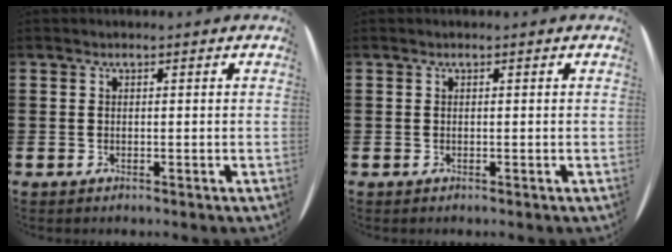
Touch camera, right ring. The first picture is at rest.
{"total": 0.0}